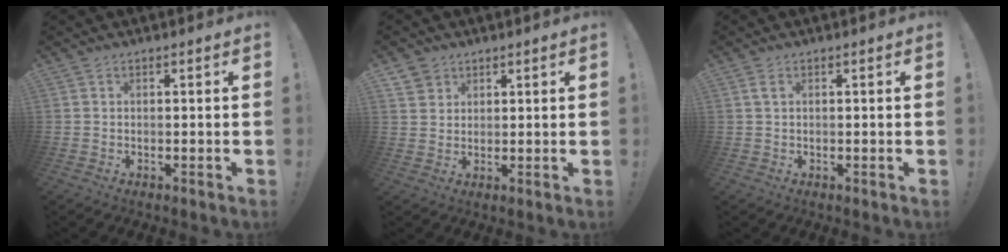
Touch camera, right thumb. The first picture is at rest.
{"total": 3.9, "force": [2.5, 3.0, 0.5], "torque": [-0.013, -0.010, 0.048]}
{"total": 2.0, "force": [0.9, 1.1, 1.5], "torque": [-0.023, 0.002, 0.015]}